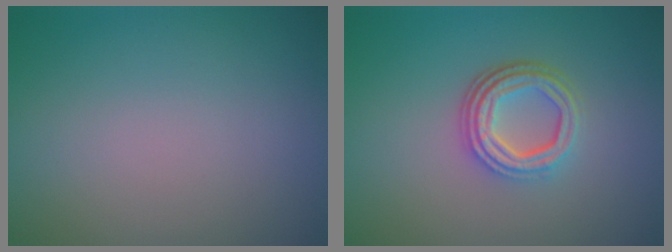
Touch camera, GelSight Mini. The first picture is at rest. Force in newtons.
{"total": 4.4, "press": 3.3, "slide": 2.9}